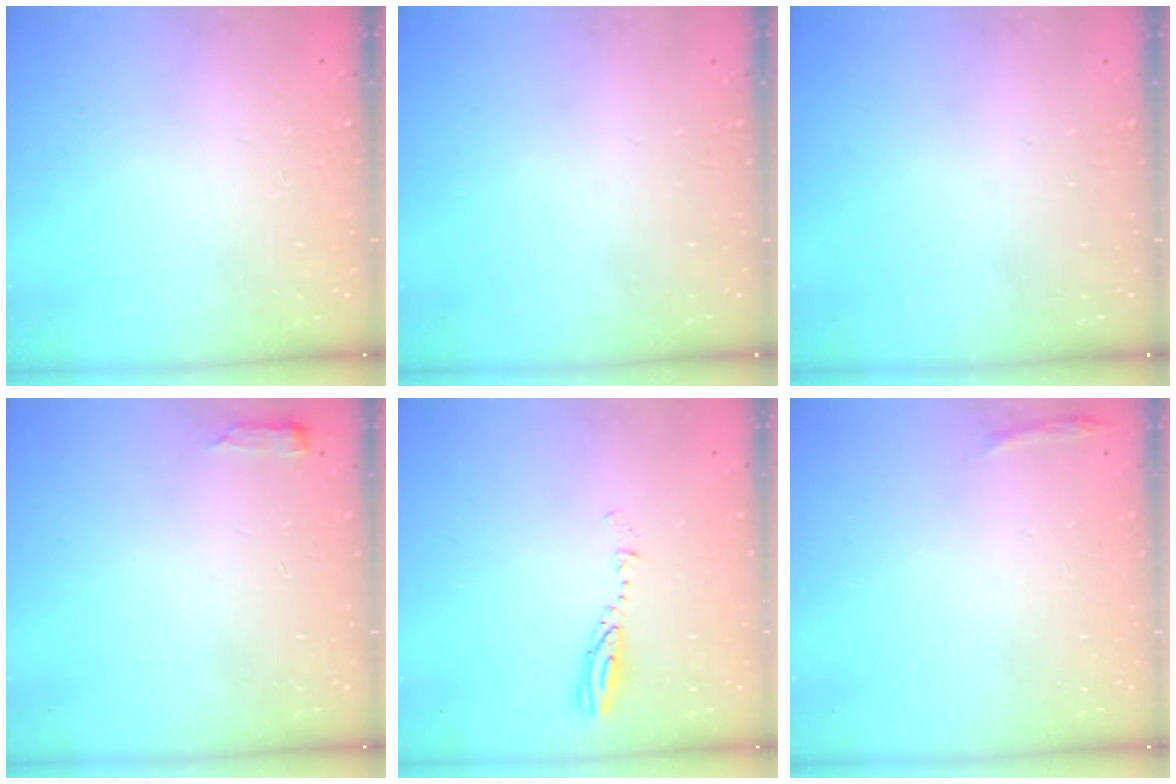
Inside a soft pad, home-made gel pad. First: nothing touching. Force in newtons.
{"total": 0.0}
{"total": 0.0}
{"total": 2.9, "press": 2.8, "slide": 0.6}
{"total": 3.8, "press": 3.8, "slide": 0.2}
{"total": 3.0, "press": 1.9, "slide": 2.3}